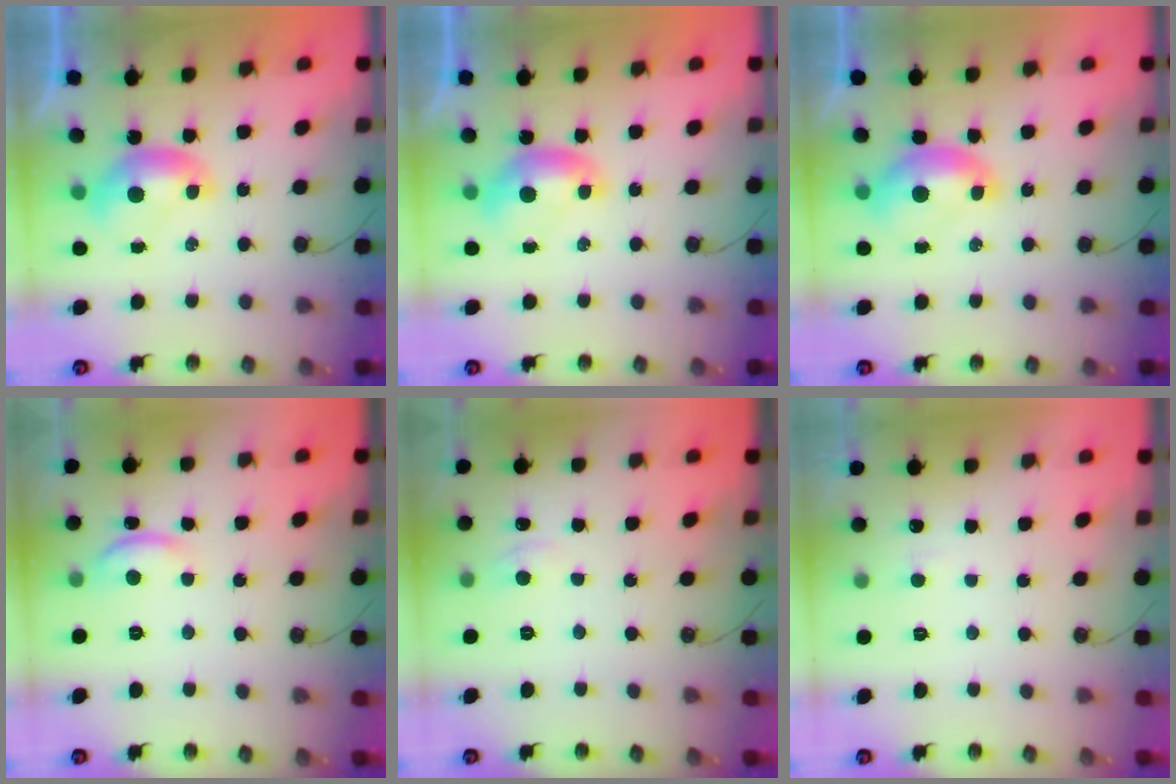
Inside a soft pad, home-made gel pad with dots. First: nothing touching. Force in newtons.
{"total": 0.0}
{"total": 1.5, "press": 1.4, "slide": 0.6}
{"total": 2.7, "press": 2.6, "slide": 0.4}
{"total": 1.2, "press": 1.0, "slide": 0.6}
{"total": 2.3, "press": 2.3, "slide": 0.4}